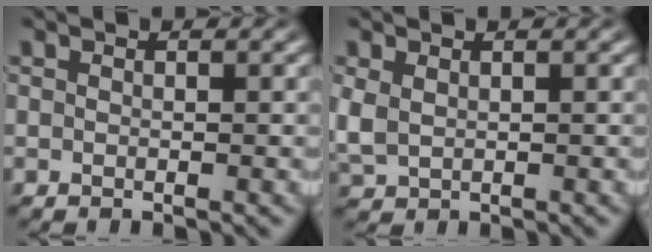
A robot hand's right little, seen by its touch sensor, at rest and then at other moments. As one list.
[{"total": 2.2, "force": [0.3, 1.9, 1.1], "torque": [-0.039, -0.011, 0.022]}]